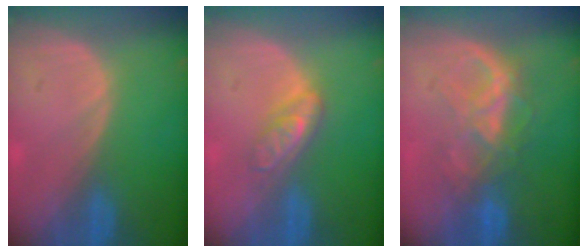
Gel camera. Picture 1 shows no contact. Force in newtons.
{"total": 4.7, "press": 4.2, "slide": 2.1}
{"total": 6.5, "press": 6.5, "slide": 0.3}